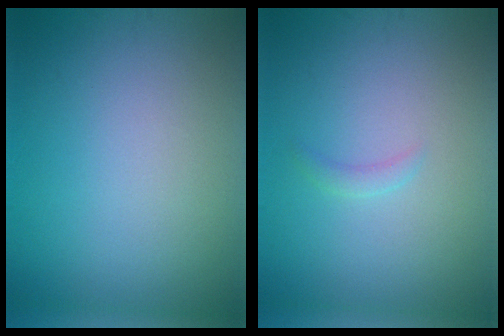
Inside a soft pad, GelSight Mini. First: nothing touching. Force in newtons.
{"total": 0.8, "press": 0.8, "slide": 0.1}